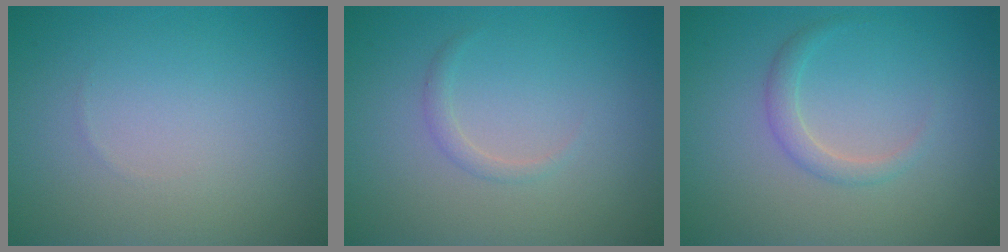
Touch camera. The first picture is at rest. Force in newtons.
{"total": 0.9, "press": 0.9, "slide": 0.1}
{"total": 1.6, "press": 1.6, "slide": 0.1}